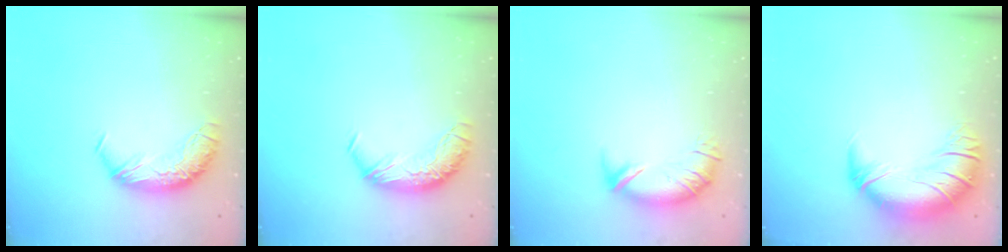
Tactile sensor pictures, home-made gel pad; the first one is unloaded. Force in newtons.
{"total": 0.0}
{"total": 3.8, "press": 3.4, "slide": 1.8}
{"total": 2.8, "press": 0.2, "slide": 2.8}